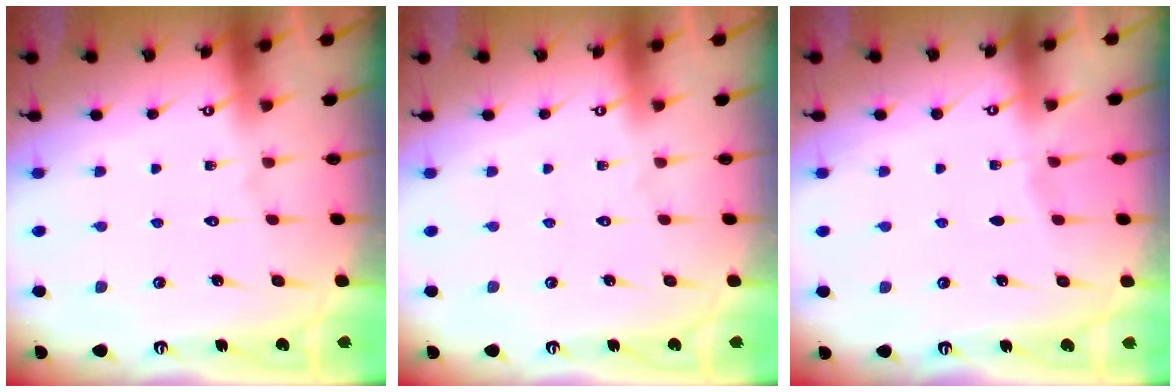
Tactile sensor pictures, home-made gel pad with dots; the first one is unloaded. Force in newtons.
{"total": 0.0}
{"total": 1.4, "press": 1.3, "slide": 0.4}